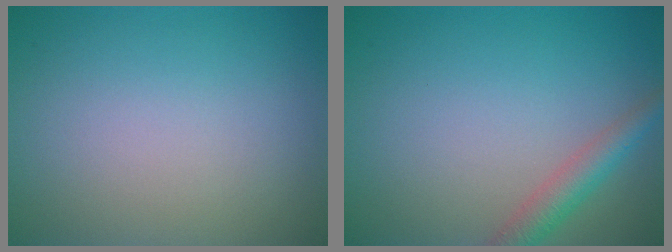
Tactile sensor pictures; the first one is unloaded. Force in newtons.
{"total": 2.7, "press": 2.7, "slide": 0.2}